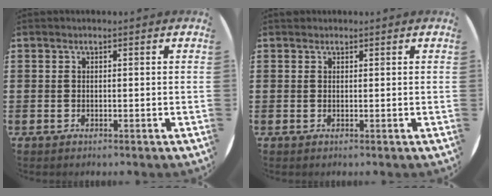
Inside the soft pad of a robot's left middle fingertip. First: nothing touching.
{"total": 0.0}